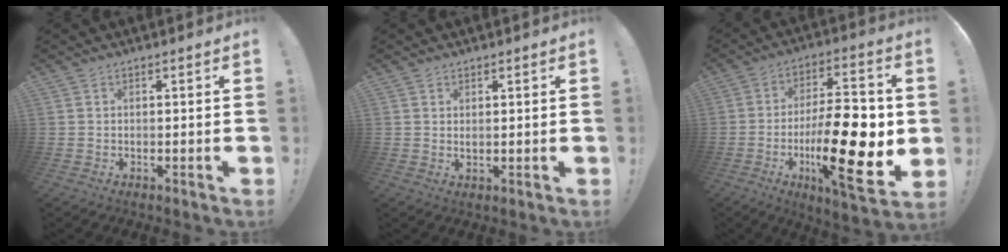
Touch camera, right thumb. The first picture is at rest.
{"total": 1.2, "force": [0.8, 0.5, 0.6], "torque": [-0.007, -0.004, 0.015]}
{"total": 25.0, "force": [-4.4, 8.7, 23.0], "torque": [-0.382, 0.012, -0.066]}